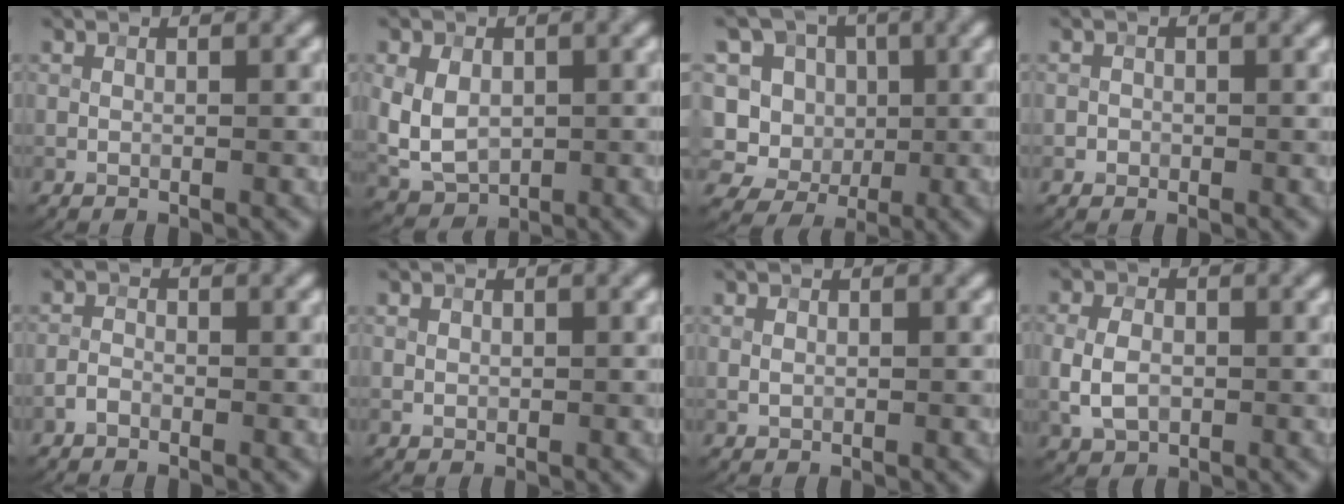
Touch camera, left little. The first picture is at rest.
{"total": 4.9, "force": [0.1, 3.5, 3.4], "torque": [-0.077, -0.001, 0.005]}
{"total": 12.6, "force": [1.1, 11.5, 5.0], "torque": [-0.138, 0.034, -0.009]}
{"total": 0.7, "force": [-0.2, 0.7, -0.1], "torque": [0.008, -0.003, -0.003]}
{"total": 1.3, "force": [-0.8, 0.8, 0.6], "torque": [-0.011, 0.004, -0.020]}
{"total": 0.7, "force": [0.2, 0.6, 0.2], "torque": [-0.004, -0.001, 0.005]}
{"total": 0.7, "force": [0.1, 0.6, 0.3], "torque": [-0.007, 0.000, 0.004]}
{"total": 3.7, "force": [-0.6, 2.8, 2.4], "torque": [-0.055, -0.002, -0.005]}